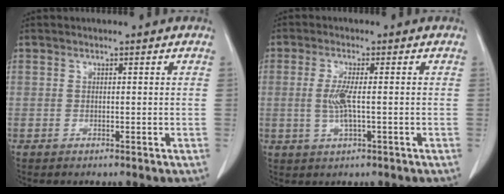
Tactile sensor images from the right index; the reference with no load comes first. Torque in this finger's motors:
{"motor_torque": [0.17, 0.03, 0.13, 0.05]}